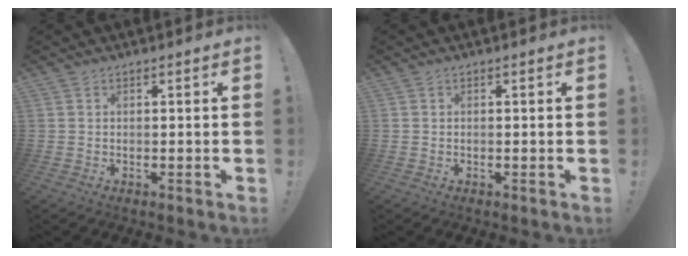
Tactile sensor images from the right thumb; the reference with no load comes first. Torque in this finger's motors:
{"motor_torque": [-0.03, -0.01, -0.03, 0.01, -0.08]}